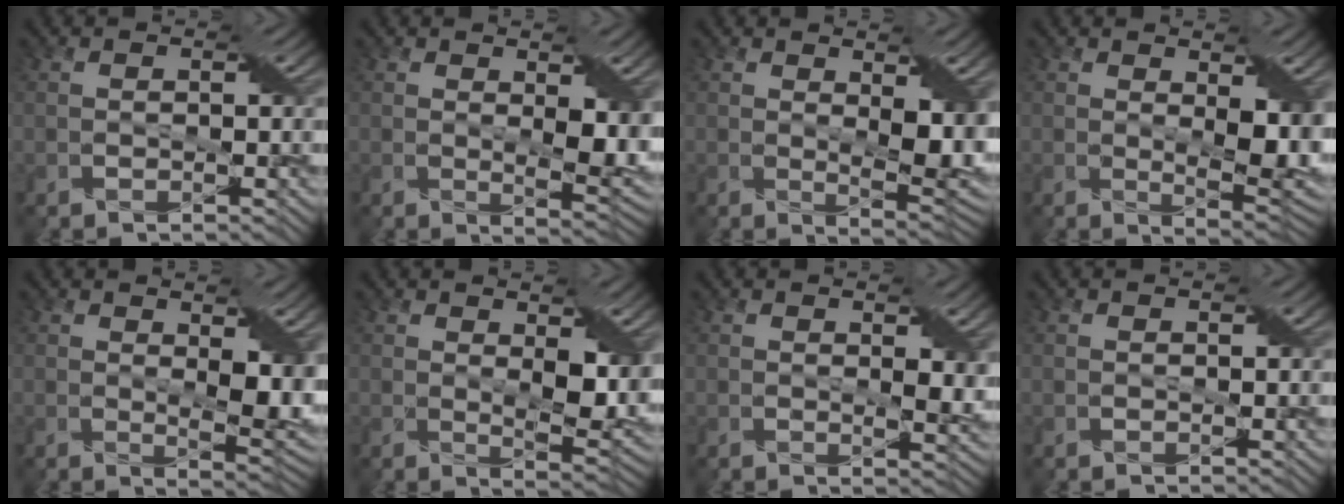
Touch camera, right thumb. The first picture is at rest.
{"total": 5.9, "force": [1.1, 2.6, 5.2], "torque": [-0.089, -0.012, 0.026]}
{"total": 7.0, "force": [1.5, 3.0, 6.2], "torque": [-0.107, -0.012, 0.031]}
{"total": 7.4, "force": [1.3, 3.2, 6.5], "torque": [-0.109, -0.013, 0.029]}
{"total": 6.7, "force": [1.2, 2.9, 5.9], "torque": [-0.100, -0.012, 0.027]}
{"total": 6.2, "force": [1.5, 2.8, 5.3], "torque": [-0.095, -0.012, 0.032]}
{"total": 3.1, "force": [0.9, 1.2, 2.8], "torque": [-0.047, -0.003, 0.018]}
{"total": 0.0}